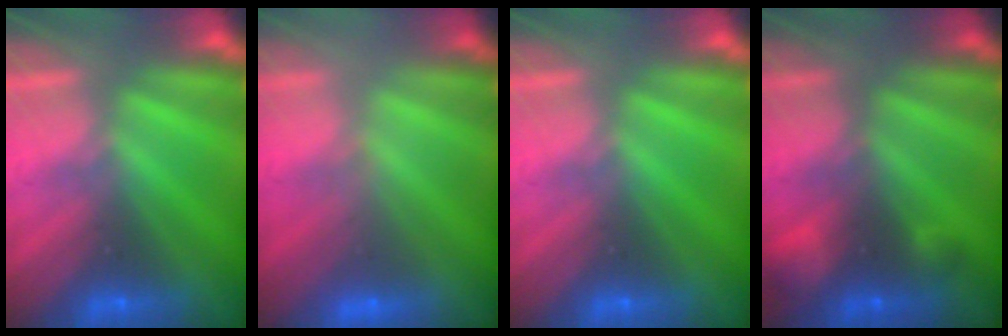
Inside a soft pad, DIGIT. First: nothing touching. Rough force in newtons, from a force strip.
{"total": 2.3}
{"total": 0.0}
{"total": 2.4}